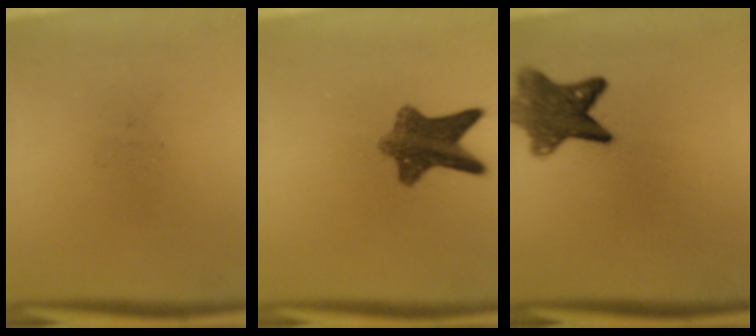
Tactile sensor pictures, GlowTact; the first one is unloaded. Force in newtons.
{"total": 8.2}
{"total": 8.1}